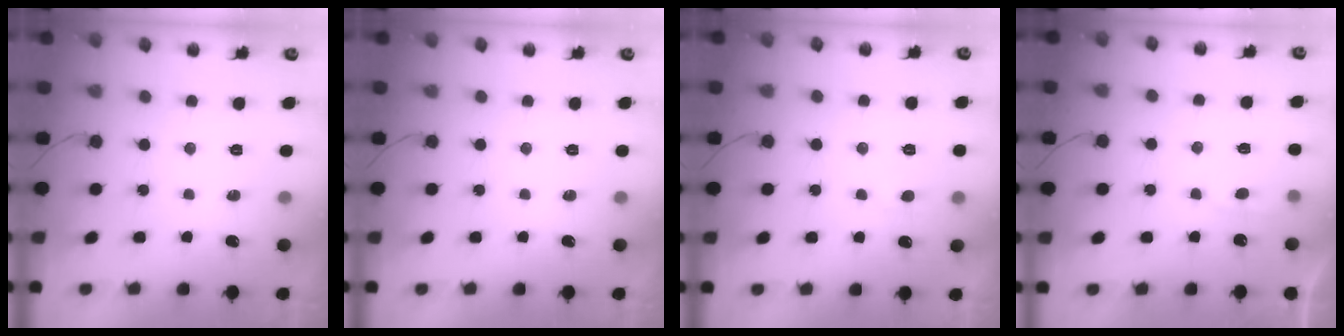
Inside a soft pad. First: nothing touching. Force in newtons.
{"total": 0.0}
{"total": 3.2, "press": 3.2, "slide": 0.3}
{"total": 2.5, "press": 2.5, "slide": 0.3}